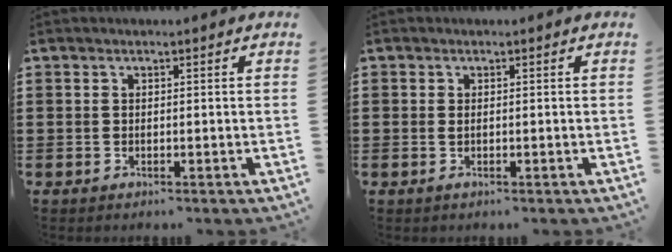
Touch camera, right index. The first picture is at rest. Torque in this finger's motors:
{"motor_torque": [-1.00, 1.14, -0.71, -0.21]}